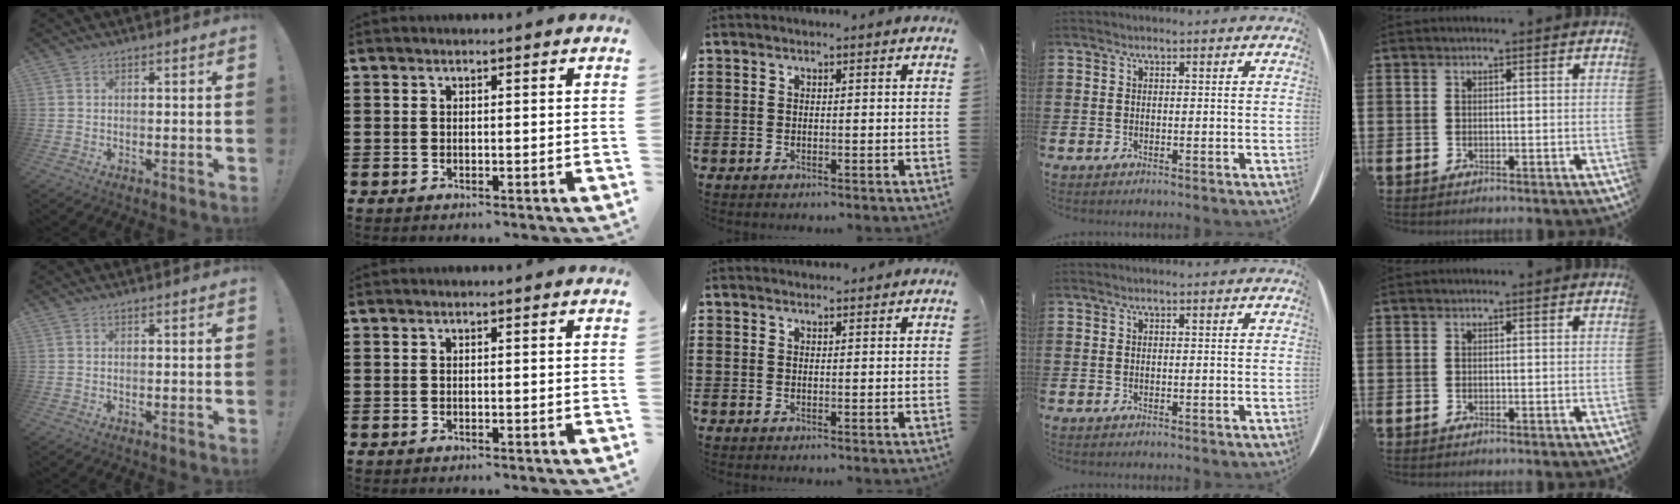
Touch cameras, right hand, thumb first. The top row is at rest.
{"middle": {"total": 1.1, "force": [1.1, 0.2, 0.0], "torque": [0.005, -0.002, 0.019]}}